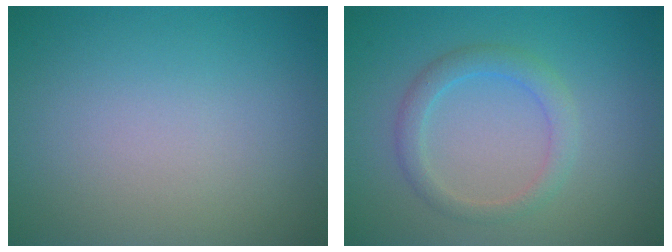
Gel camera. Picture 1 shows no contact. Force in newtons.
{"total": 2.4, "press": 2.4, "slide": 0.1}